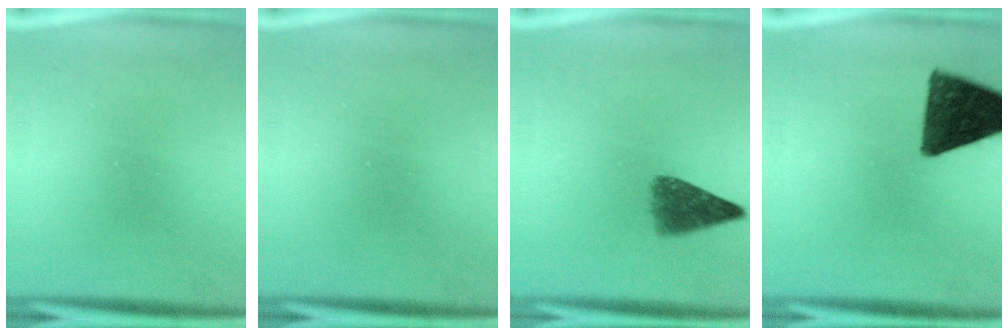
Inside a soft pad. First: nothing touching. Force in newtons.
{"total": 0.0}
{"total": 5.3}
{"total": 13.1}